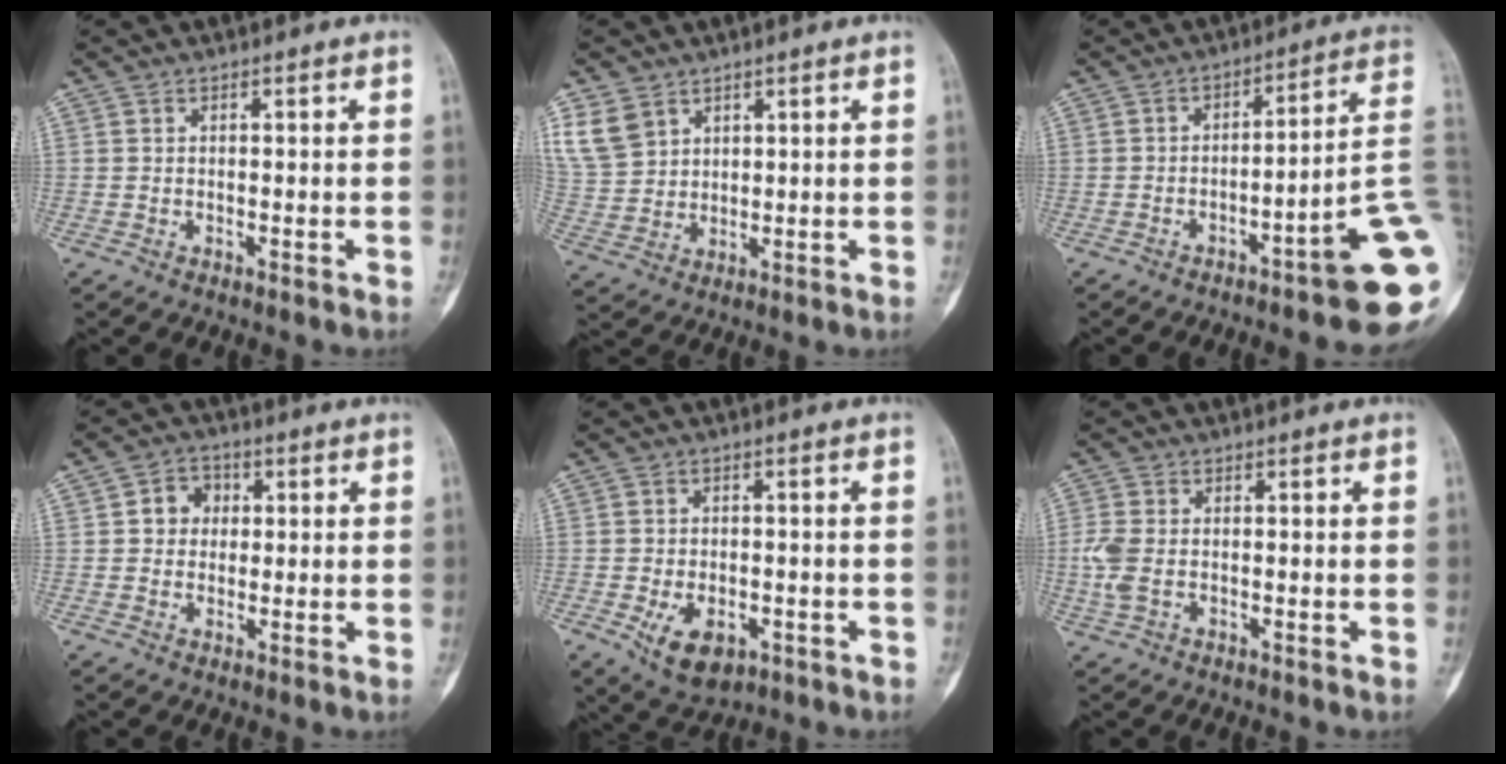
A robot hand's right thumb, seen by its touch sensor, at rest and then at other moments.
{"total": 7.5, "force": [4.3, 5.4, 2.9], "torque": [-0.048, -0.010, 0.102]}
{"total": 14.3, "force": [-5.1, 1.6, 13.2], "torque": [-0.130, 0.045, -0.070]}
{"total": 5.0, "force": [0.8, 4.4, 2.2], "torque": [-0.004, 0.007, 0.006]}
{"total": 7.8, "force": [-2.9, 4.9, 5.3], "torque": [-0.077, 0.004, -0.035]}
{"total": 4.1, "force": [-0.8, 2.1, 3.4], "torque": [-0.101, 0.004, -0.018]}